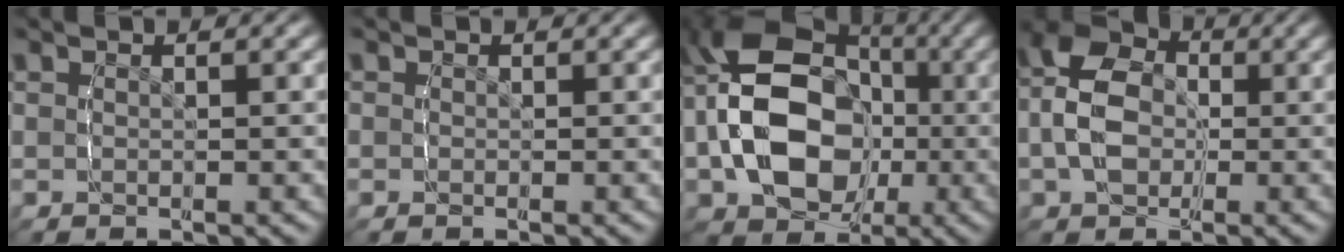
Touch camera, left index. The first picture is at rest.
{"total": 3.0, "force": [-1.1, 0.4, -2.8], "torque": [0.028, -0.005, -0.028]}
{"total": 15.4, "force": [-2.4, 13.7, 6.6], "torque": [-0.169, -0.048, -0.051]}
{"total": 9.2, "force": [0.5, 8.7, 3.0], "torque": [-0.073, 0.001, -0.016]}